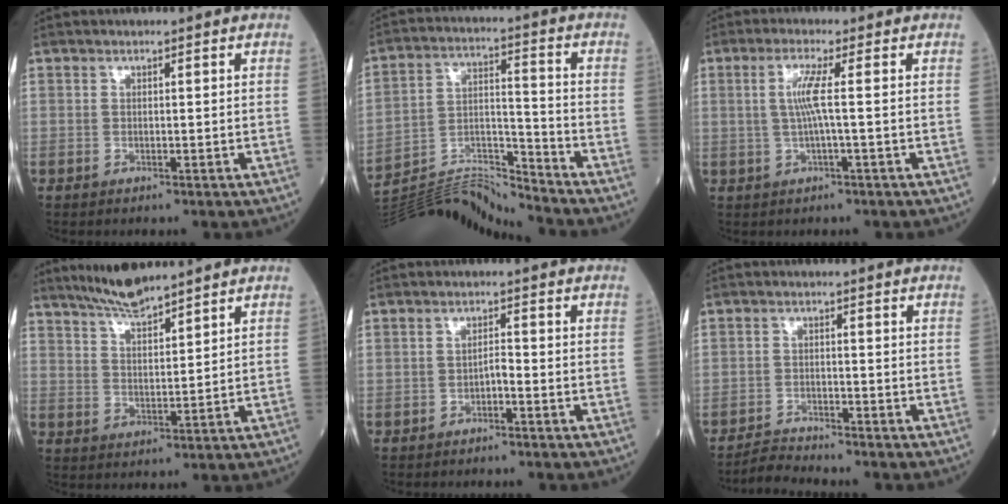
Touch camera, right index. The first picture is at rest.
{"total": 12.9, "force": [-12.6, -2.8, 0.0], "torque": [-0.008, 0.042, -0.227]}
{"total": 4.0, "force": [0.3, -0.5, 4.0], "torque": [-0.085, 0.004, 0.007]}
{"total": 6.5, "force": [5.9, 0.3, 2.8], "torque": [-0.058, 0.000, 0.115]}
{"total": 1.4, "force": [-0.9, 0.3, 1.1], "torque": [-0.017, 0.002, -0.016]}
{"total": 3.0, "force": [-2.8, -0.8, -0.5], "torque": [0.003, -0.019, -0.051]}